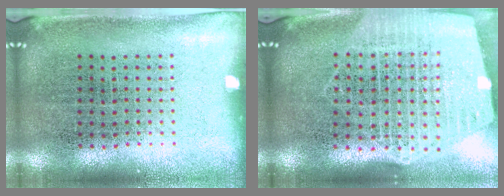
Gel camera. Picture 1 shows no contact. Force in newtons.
{"total": 2.6, "press": 2.2, "slide": 1.4}